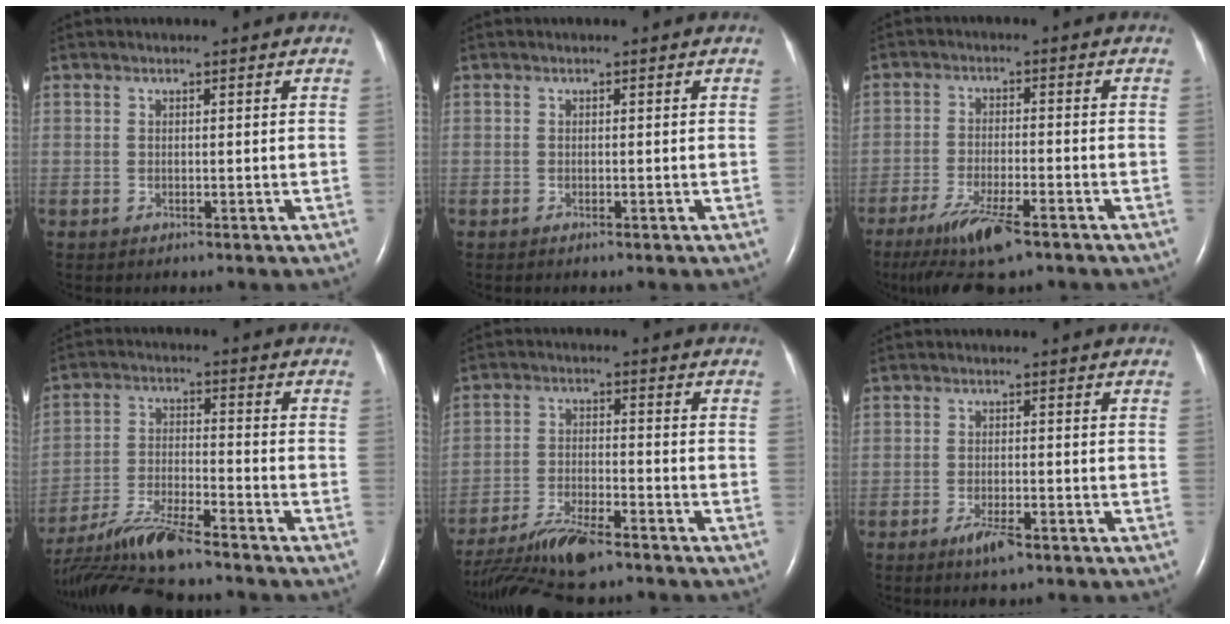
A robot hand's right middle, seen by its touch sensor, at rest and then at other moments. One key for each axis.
{"total": 0.0}
{"total": 9.1, "fx": -6.2, "fy": 1.3, "fz": 6.5, "tx": -0.125, "ty": -0.023, "tz": -0.105}
{"total": 13.0, "fx": -11.6, "fy": 0.2, "fz": 6.0, "tx": -0.116, "ty": -0.014, "tz": -0.208}
{"total": 12.0, "fx": -10.0, "fy": 1.7, "fz": 6.3, "tx": -0.121, "ty": -0.020, "tz": -0.174}
{"total": 3.6, "fx": -2.3, "fy": 0.7, "fz": 2.6, "tx": -0.054, "ty": -0.004, "tz": -0.040}